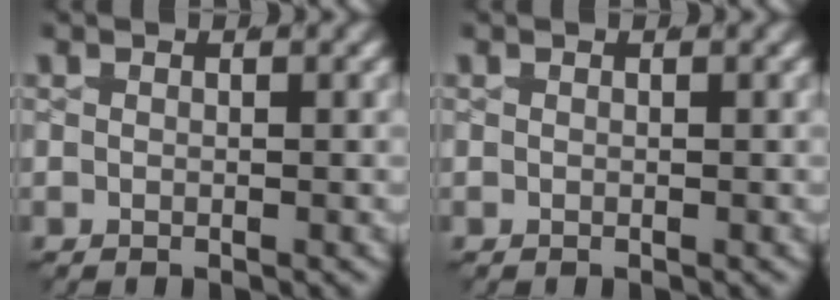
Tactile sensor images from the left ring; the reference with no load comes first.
{"total": 0.0}